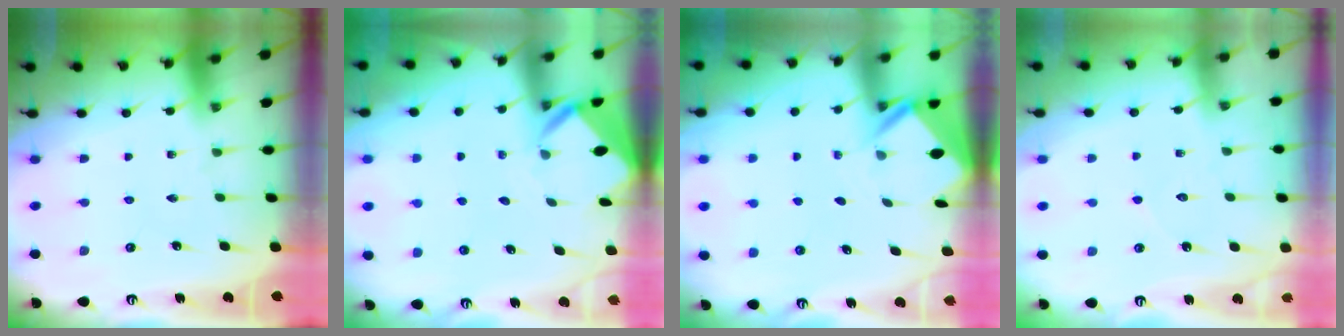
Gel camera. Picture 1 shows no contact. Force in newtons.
{"total": 3.2, "press": 3.2, "slide": 0.2}
{"total": 2.4, "press": 2.4, "slide": 0.1}
{"total": 3.7, "press": 3.7, "slide": 0.3}